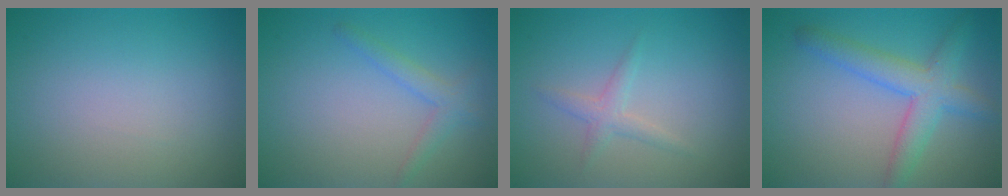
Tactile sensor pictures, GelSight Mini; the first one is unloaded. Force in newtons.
{"total": 1.8, "press": 1.8, "slide": 0.0}
{"total": 1.6, "press": 1.6, "slide": 0.0}
{"total": 4.3, "press": 4.3, "slide": 0.1}